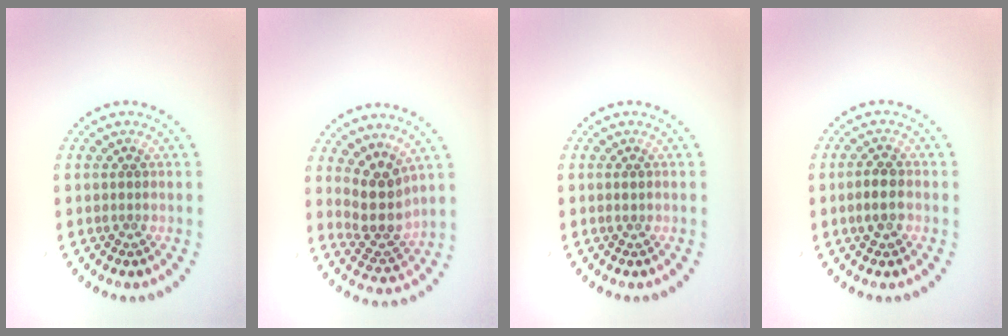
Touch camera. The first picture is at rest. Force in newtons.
{"total": 3.7, "press": 2.9, "slide": 2.3}
{"total": 0.8, "press": 0.8, "slide": 0.1}
{"total": 2.4, "press": 2.3, "slide": 0.6}